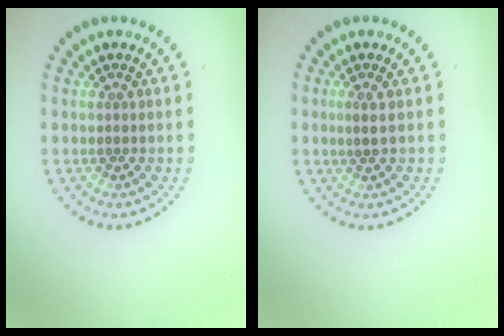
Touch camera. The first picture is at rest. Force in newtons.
{"total": 1.0, "press": 0.8, "slide": 0.6}